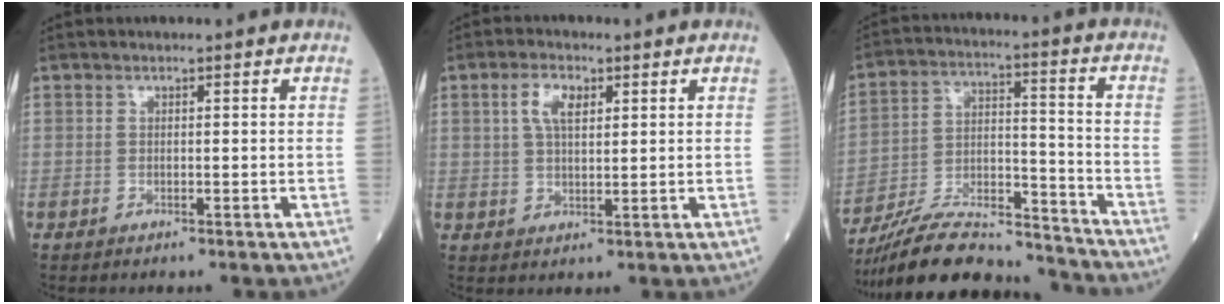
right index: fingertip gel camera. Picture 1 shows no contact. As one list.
[{"total": 4.5, "force": [1.8, 1.9, 3.7], "torque": [-0.075, 0.009, 0.034]}, {"total": 18.7, "force": [-17.4, 2.9, 6.3], "torque": [-0.129, 0.015, -0.292]}]